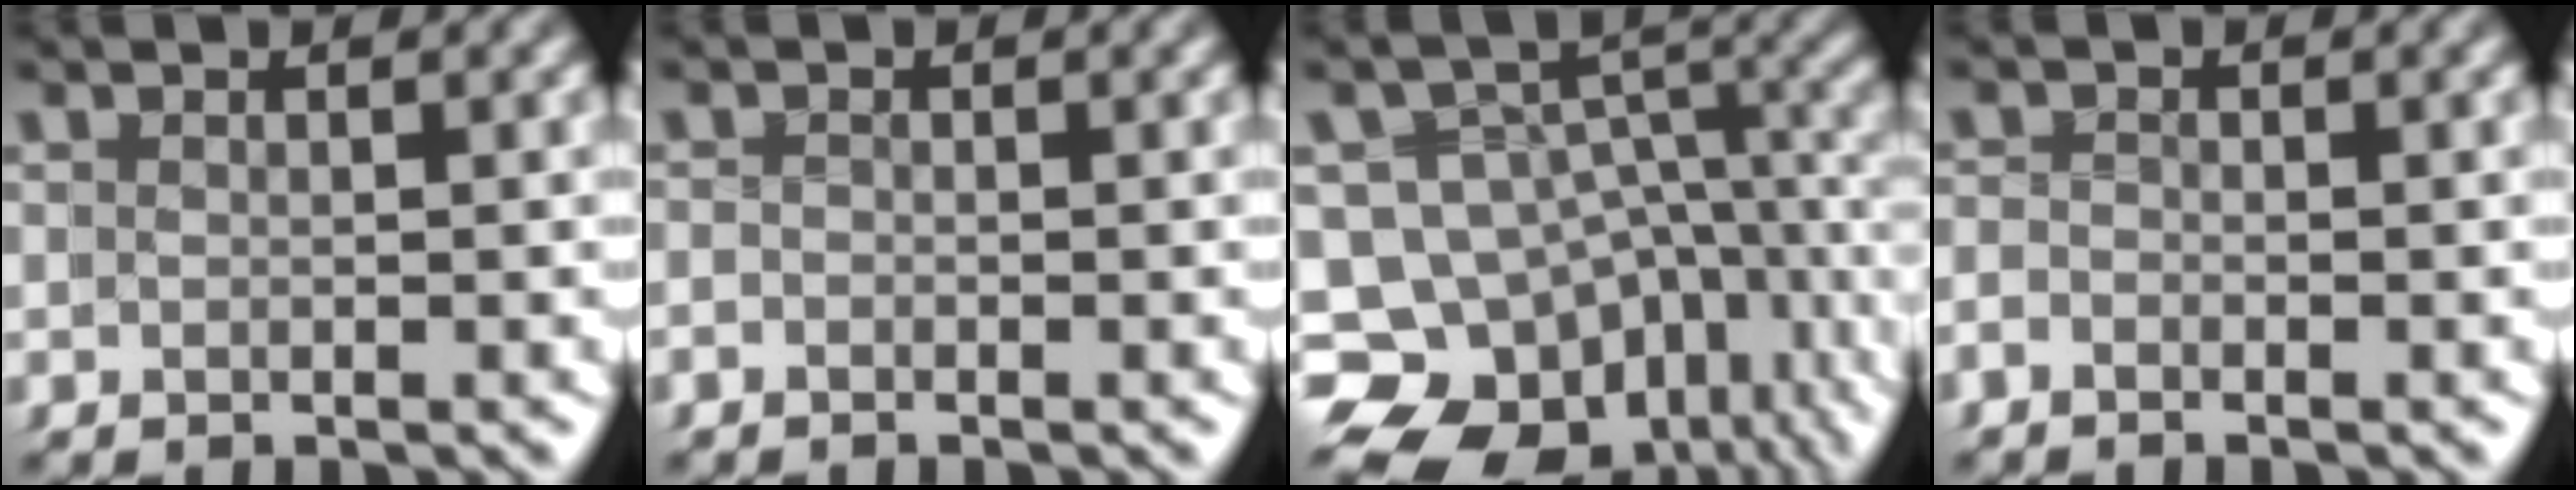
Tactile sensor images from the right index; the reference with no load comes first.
{"total": 1.2, "force": [-0.8, -0.5, -0.8], "torque": [0.013, -0.006, -0.015]}
{"total": 14.9, "force": [-4.5, 12.2, 7.2], "torque": [-0.127, -0.063, -0.070]}
{"total": 1.6, "force": [-1.4, -0.2, -0.7], "torque": [0.012, -0.006, -0.029]}